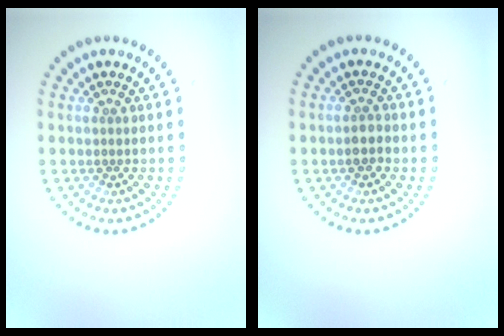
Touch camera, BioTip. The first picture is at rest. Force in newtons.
{"total": 1.5, "press": 1.5, "slide": 0.5}